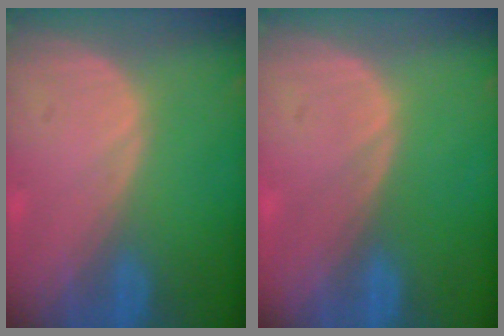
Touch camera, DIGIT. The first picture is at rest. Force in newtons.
{"total": 0.0}